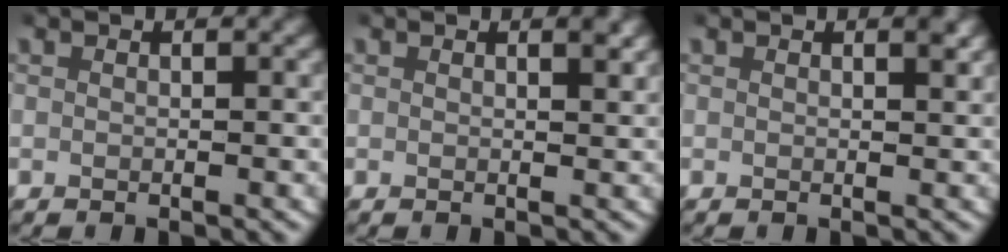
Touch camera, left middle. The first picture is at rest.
{"total": 0.8, "force": [0.6, 0.0, 0.6], "torque": [-0.003, 0.000, 0.009]}
{"total": 0.8, "force": [0.6, 0.0, 0.6], "torque": [-0.004, -0.001, 0.008]}